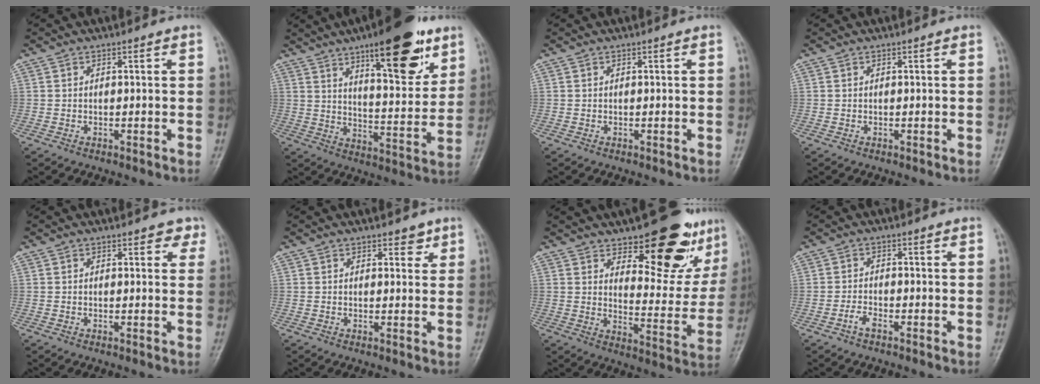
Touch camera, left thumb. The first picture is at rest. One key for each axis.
{"total": 19.2, "fx": 11.1, "fy": 6.3, "fz": 14.4, "tx": -0.167, "ty": -0.056, "tz": 0.169}
{"total": 0.0}
{"total": 0.0}
{"total": 2.4, "fx": 1.6, "fy": 1.5, "fz": 1.0, "tx": 0.016, "ty": -0.005, "tz": 0.011}
{"total": 2.5, "fx": 1.6, "fy": 1.5, "fz": 1.2, "tx": 0.002, "ty": -0.008, "tz": 0.020}
{"total": 18.2, "fx": 11.5, "fy": 7.3, "fz": 12.1, "tx": -0.103, "ty": -0.082, "tz": 0.165}
{"total": 2.1, "fx": -1.5, "fy": 0.8, "fz": 1.3, "tx": -0.029, "ty": 0.009, "tz": -0.031}